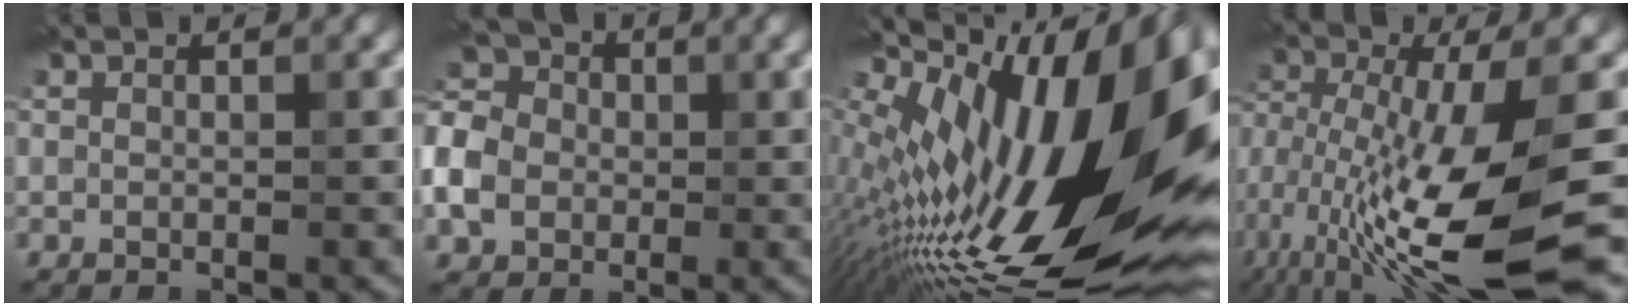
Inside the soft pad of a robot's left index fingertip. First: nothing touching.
{"total": 7.7, "force": [-1.3, 6.3, 4.3], "torque": [-0.114, 0.003, -0.030]}
{"total": 19.6, "force": [1.7, 8.4, 17.6], "torque": [-0.310, 0.018, 0.007]}
{"total": 13.2, "force": [-5.7, 3.3, 11.4], "torque": [-0.230, -0.025, -0.097]}